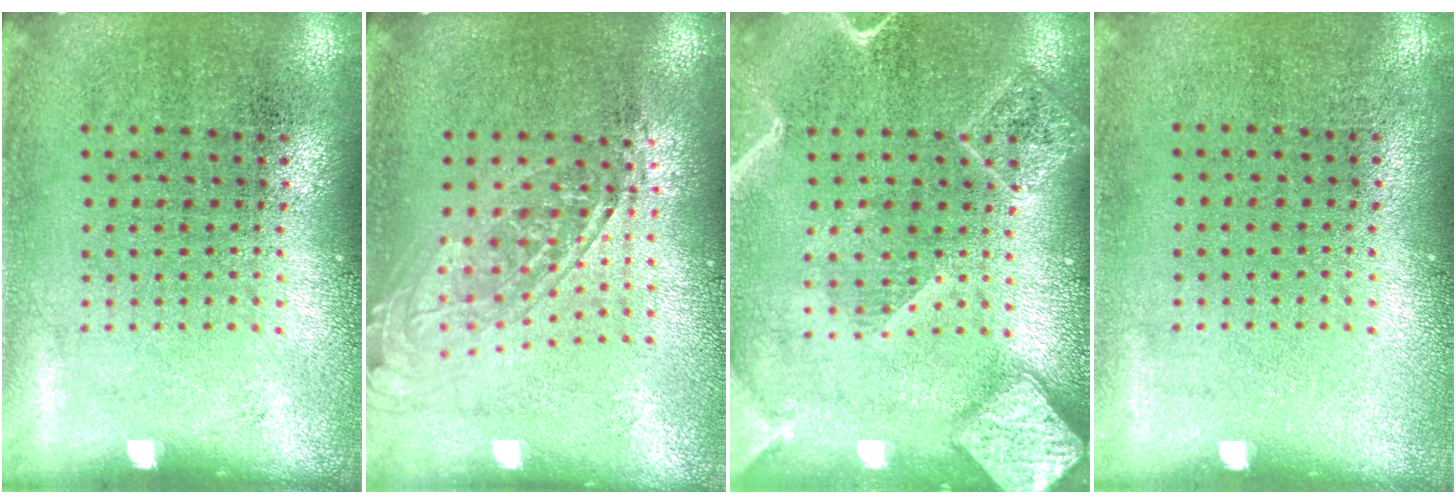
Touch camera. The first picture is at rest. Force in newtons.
{"total": 1.7, "press": 1.3, "slide": 1.0}
{"total": 2.2, "press": 2.2, "slide": 0.2}
{"total": 0.0}